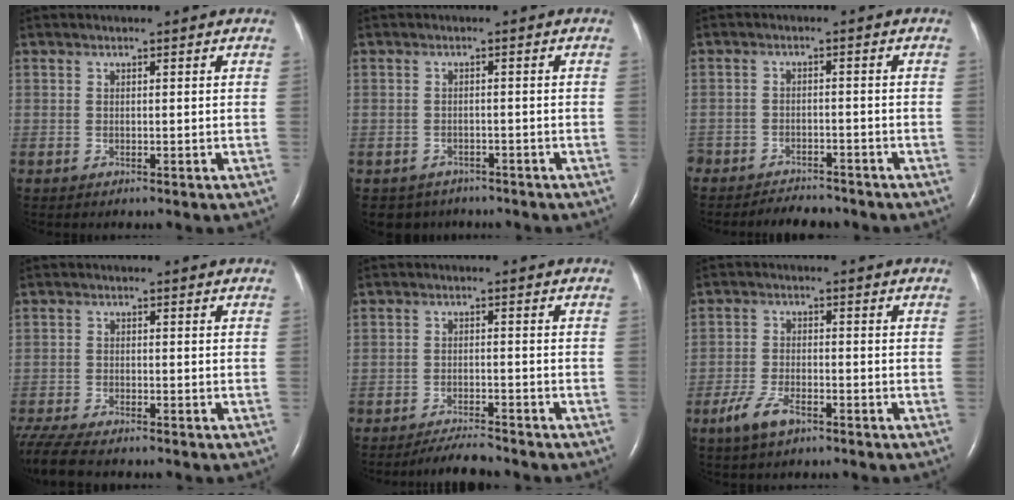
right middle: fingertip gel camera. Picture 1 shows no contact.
{"total": 3.9, "force": [-3.1, 2.3, -0.1], "torque": [0.003, 0.006, -0.044]}
{"total": 6.2, "force": [-5.7, 2.1, 1.2], "torque": [-0.019, -0.005, -0.082]}
{"total": 9.3, "force": [-7.9, 1.9, 4.6], "torque": [-0.087, -0.017, -0.135]}
{"total": 4.3, "force": [-4.2, 0.0, 1.1], "torque": [-0.022, -0.017, -0.071]}
{"total": 5.1, "force": [-3.3, 1.8, 3.4], "torque": [-0.080, -0.005, -0.061]}